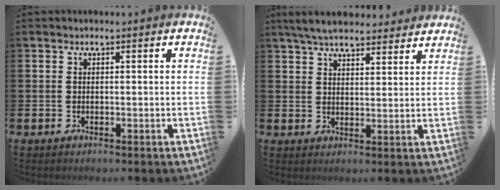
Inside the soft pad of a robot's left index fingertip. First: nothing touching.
{"total": 5.9, "force": [5.6, 1.2, 1.5], "torque": [-0.041, -0.019, 0.102]}